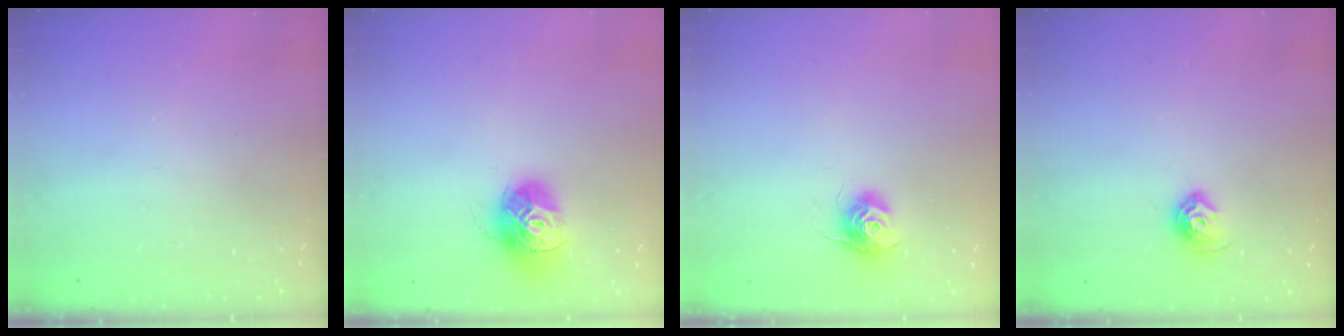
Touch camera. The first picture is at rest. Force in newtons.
{"total": 14.4, "press": 14.4, "slide": 1.3}
{"total": 10.6, "press": 10.6, "slide": 0.7}
{"total": 8.4, "press": 8.3, "slide": 0.9}